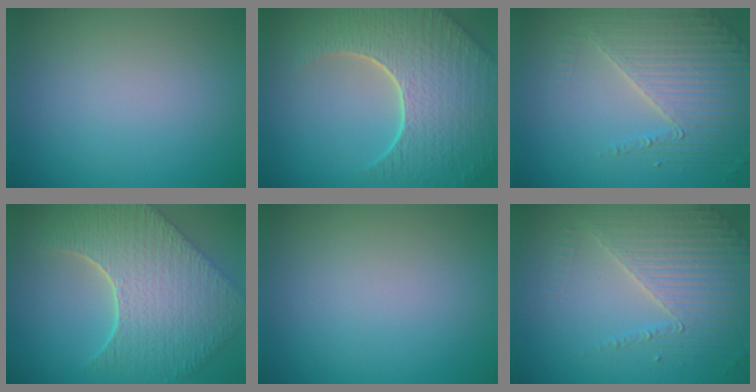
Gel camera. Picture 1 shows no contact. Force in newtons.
{"total": 8.8, "press": 6.3, "slide": 6.1}
{"total": 4.3, "press": 4.0, "slide": 1.6}
{"total": 9.6, "press": 7.0, "slide": 6.7}
{"total": 0.0}
{"total": 3.9, "press": 3.7, "slide": 1.3}